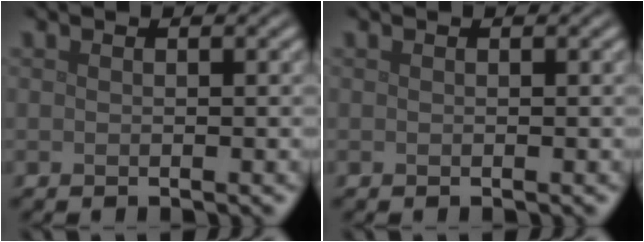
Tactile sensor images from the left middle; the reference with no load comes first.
{"total": 0.0}